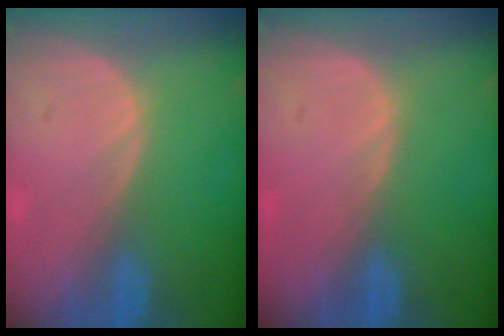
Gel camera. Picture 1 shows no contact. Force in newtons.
{"total": 0.0}